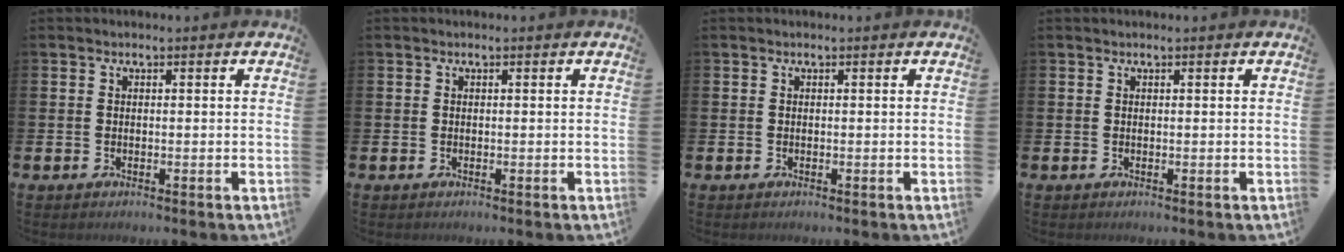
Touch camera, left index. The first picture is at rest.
{"total": 0.0}
{"total": 0.0}
{"total": 0.0}